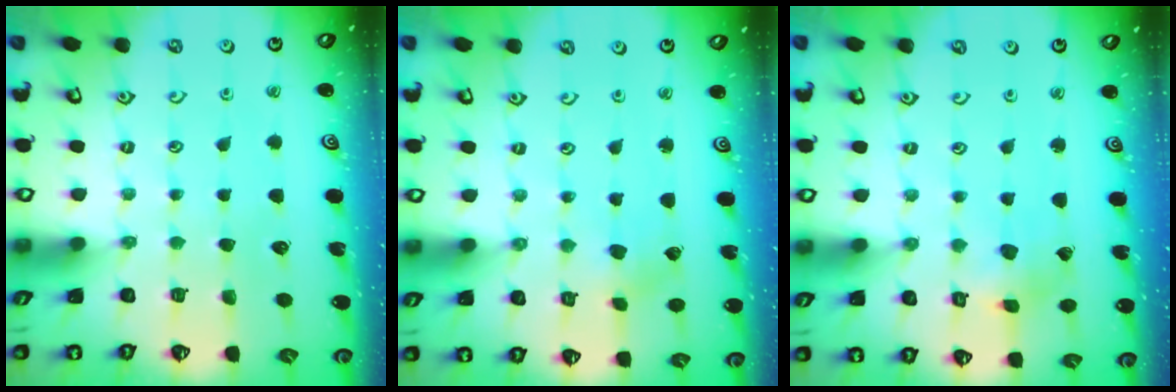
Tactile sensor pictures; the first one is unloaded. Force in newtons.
{"total": 1.4, "press": 1.4, "slide": 0.2}
{"total": 2.0, "press": 2.0, "slide": 0.3}